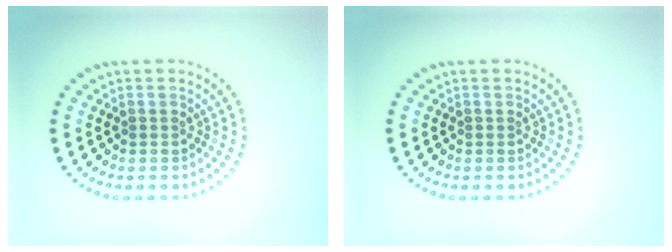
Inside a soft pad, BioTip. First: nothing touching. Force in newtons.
{"total": 0.0}